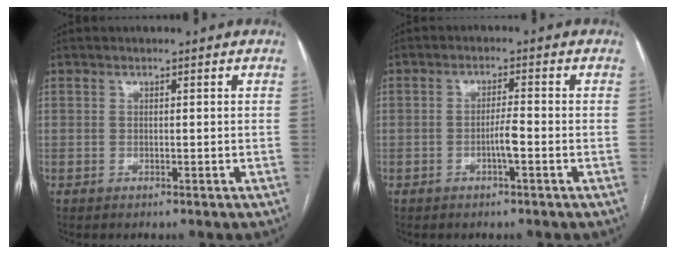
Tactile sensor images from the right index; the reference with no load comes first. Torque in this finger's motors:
{"motor_torque": [0.32, 0.21, 0.02, 0.02]}